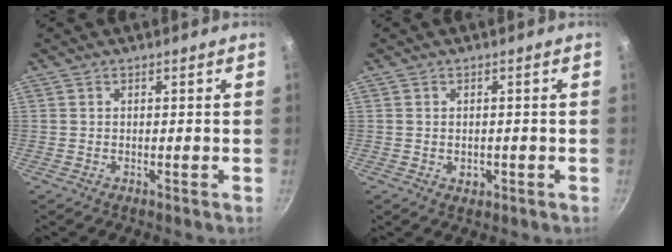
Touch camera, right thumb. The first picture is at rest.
{"total": 2.0, "force": [-0.5, 1.5, 1.3], "torque": [-0.017, 0.000, -0.006]}